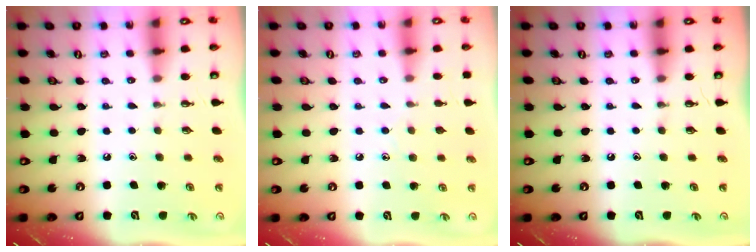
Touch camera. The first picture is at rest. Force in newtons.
{"total": 5.3, "press": 5.2, "slide": 0.5}
{"total": 0.0}